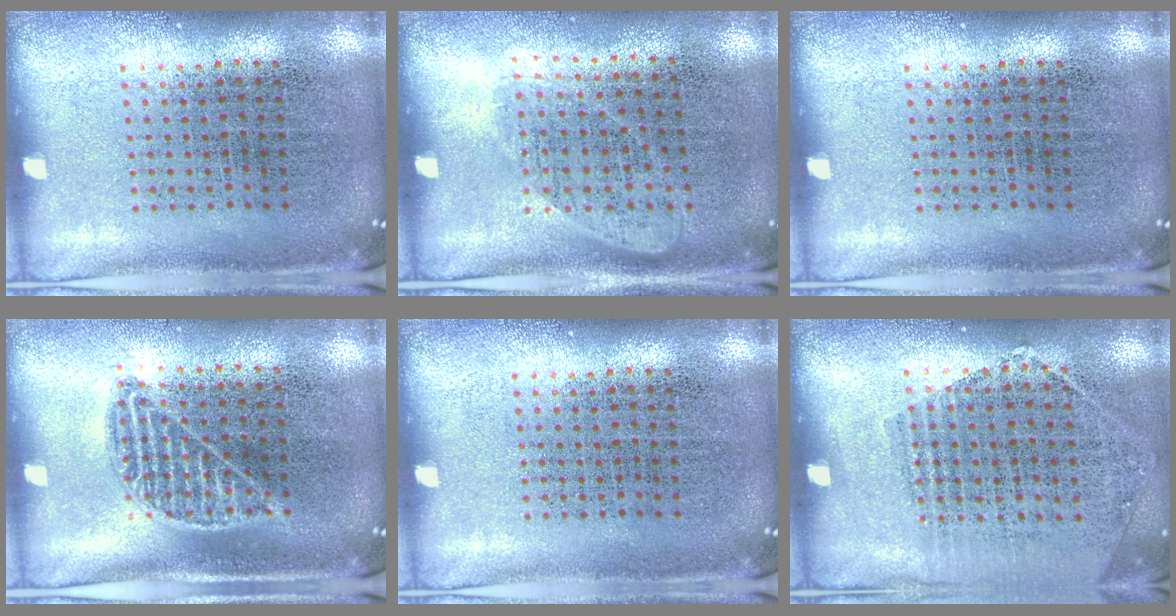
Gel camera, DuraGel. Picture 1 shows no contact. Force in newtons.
{"total": 1.2, "press": 1.0, "slide": 0.6}
{"total": 0.0}
{"total": 0.9, "press": 0.9, "slide": 0.4}
{"total": 0.0}
{"total": 1.2, "press": 1.0, "slide": 0.5}